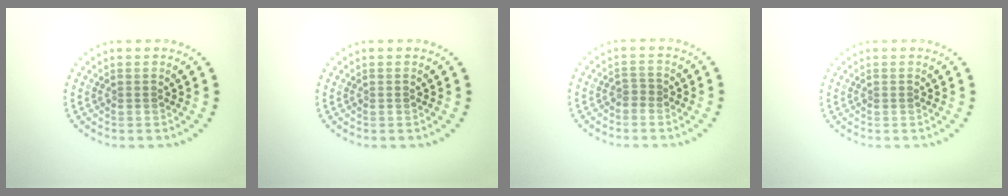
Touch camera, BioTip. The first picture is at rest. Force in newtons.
{"total": 0.0}
{"total": 0.5, "press": 0.2, "slide": 0.5}
{"total": 0.0}